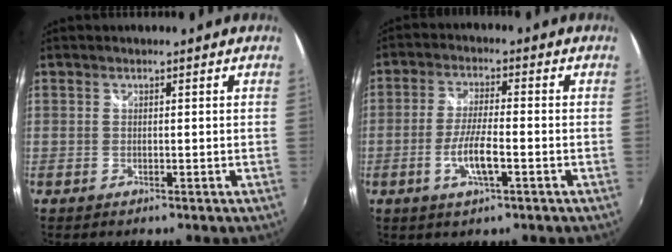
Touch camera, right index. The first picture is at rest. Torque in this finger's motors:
{"motor_torque": [0.23, -0.17, 0.45, 0.09]}